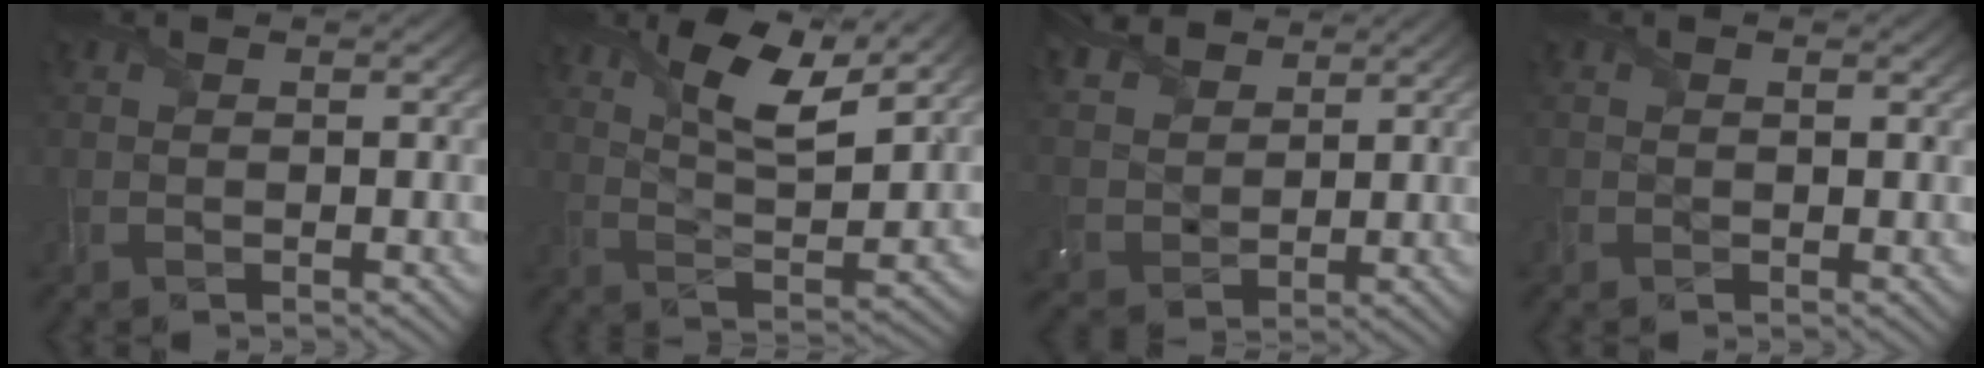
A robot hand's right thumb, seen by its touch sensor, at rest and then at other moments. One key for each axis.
{"total": 10.4, "fx": 6.3, "fy": 3.1, "fz": 7.7, "tx": -0.150, "ty": -0.007, "tz": 0.119}
{"total": 7.4, "fx": 5.1, "fy": 4.2, "fz": 3.4, "tx": -0.118, "ty": 0.015, "tz": 0.102}
{"total": 0.5, "fx": 0.1, "fy": 0.3, "fz": 0.5, "tx": -0.010, "ty": -0.002, "tz": 0.004}